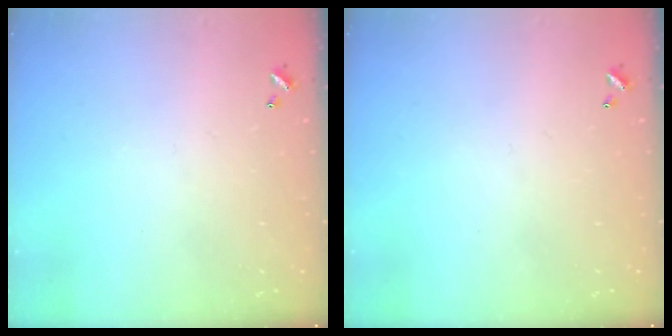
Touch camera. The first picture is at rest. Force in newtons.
{"total": 0.0}